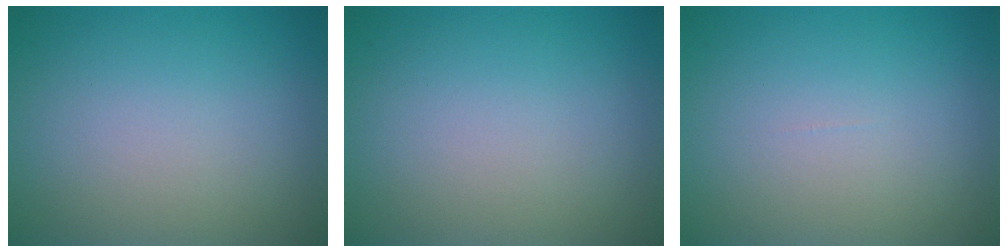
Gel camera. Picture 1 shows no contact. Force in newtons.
{"total": 0.0}
{"total": 0.0}